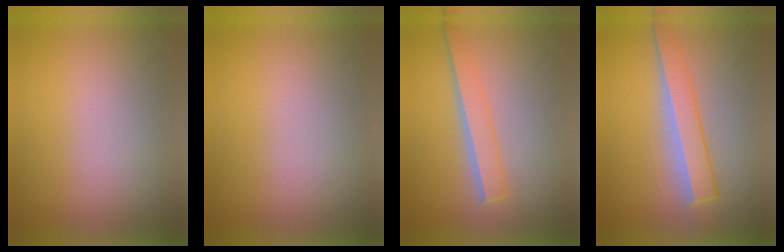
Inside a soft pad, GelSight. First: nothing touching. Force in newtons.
{"total": 0.0}
{"total": 2.2}
{"total": 3.2}